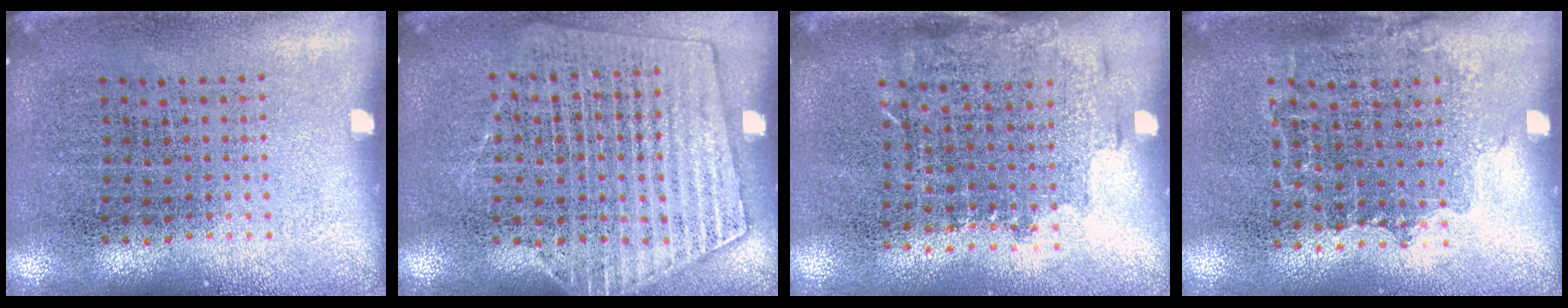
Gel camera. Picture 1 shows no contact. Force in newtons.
{"total": 1.3, "press": 1.2, "slide": 0.5}
{"total": 1.5, "press": 1.2, "slide": 1.0}
{"total": 1.1, "press": 0.9, "slide": 0.5}